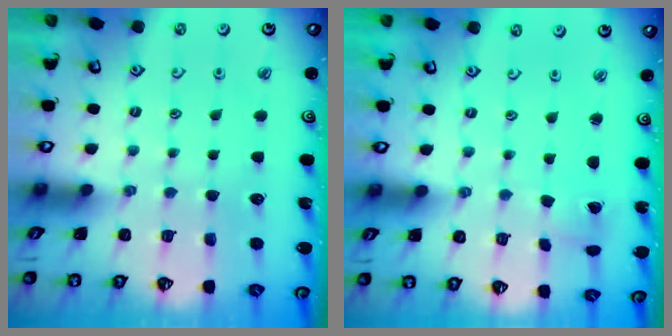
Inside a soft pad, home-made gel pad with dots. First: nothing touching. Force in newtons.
{"total": 1.5, "press": 1.5, "slide": 0.2}